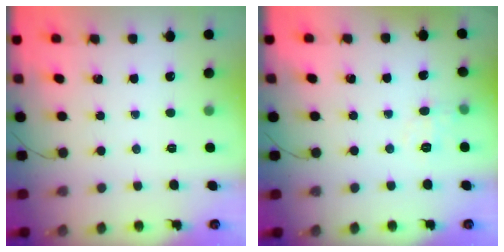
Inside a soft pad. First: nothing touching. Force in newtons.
{"total": 6.3, "press": 6.1, "slide": 1.7}